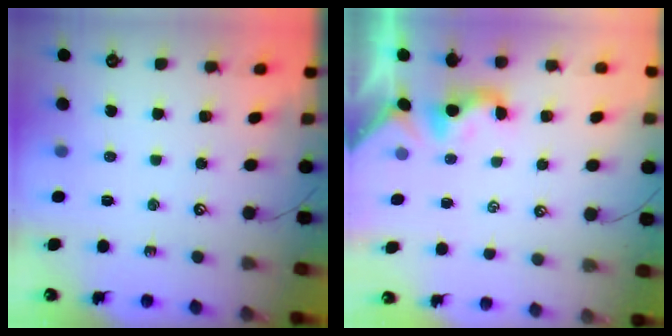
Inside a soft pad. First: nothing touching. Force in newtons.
{"total": 2.0, "press": 1.9, "slide": 0.5}